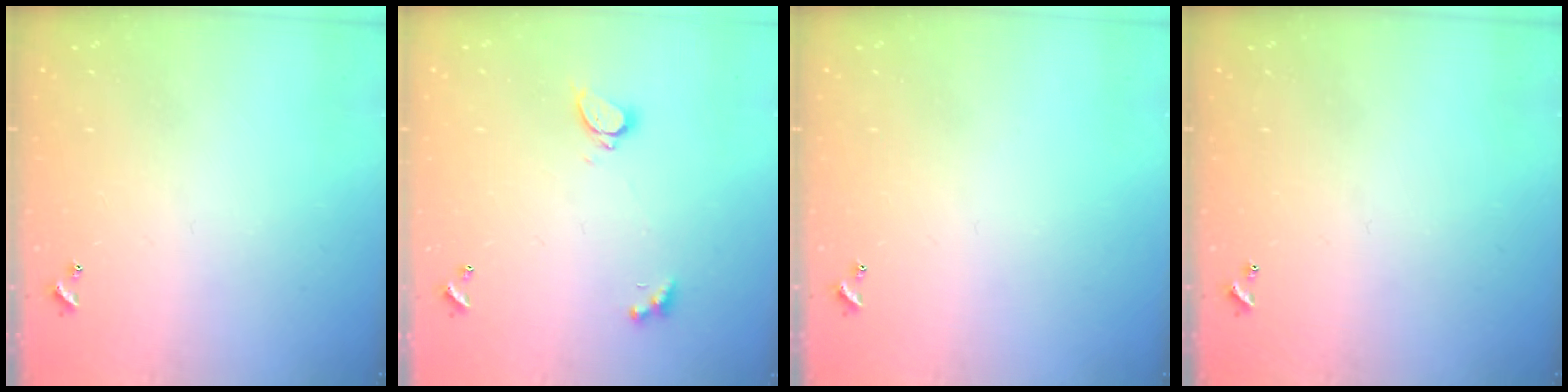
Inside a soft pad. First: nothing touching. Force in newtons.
{"total": 2.3, "press": 2.2, "slide": 0.7}
{"total": 0.0}
{"total": 0.0}